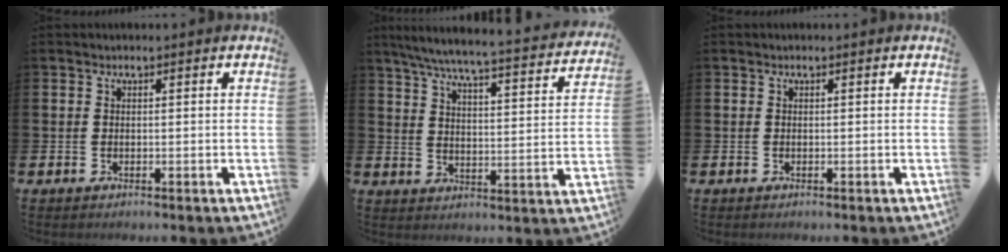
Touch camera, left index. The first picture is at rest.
{"total": 6.5, "force": [5.8, 0.4, 3.0], "torque": [-0.072, -0.048, 0.092]}
{"total": 0.0}